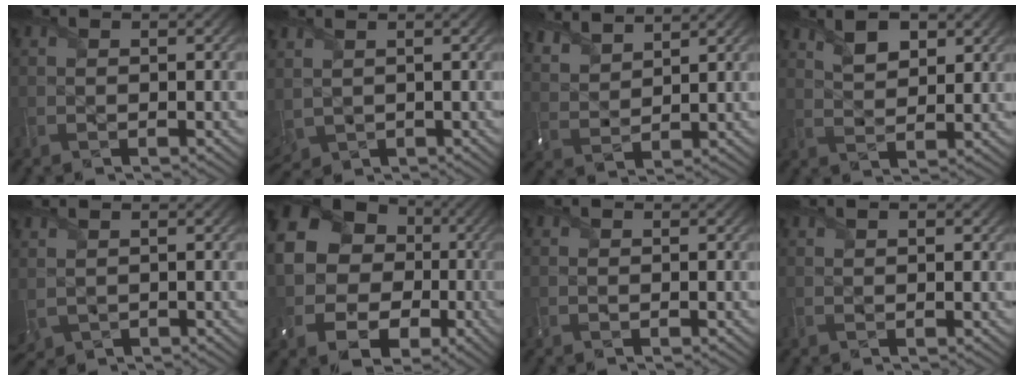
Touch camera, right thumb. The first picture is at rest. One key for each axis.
{"total": 4.0, "fx": 1.0, "fy": 2.8, "fz": 2.7, "tx": -0.097, "ty": -0.008, "tz": 0.025}
{"total": 6.5, "fx": 5.5, "fy": 2.0, "fz": 2.7, "tx": -0.074, "ty": 0.005, "tz": 0.111}
{"total": 5.4, "fx": 3.2, "fy": 2.4, "fz": 3.5, "tx": -0.071, "ty": 0.002, "tz": 0.066}
{"total": 3.5, "fx": 1.1, "fy": 2.3, "fz": 2.4, "tx": -0.079, "ty": -0.003, "tz": 0.028}
{"total": 18.6, "fx": 0.2, "fy": 16.3, "fz": 9.0, "tx": -0.215, "ty": -0.012, "tz": -0.021}
{"total": 0.6, "fx": 0.2, "fy": 0.5, "fz": 0.2, "tx": -0.002, "ty": -0.001, "tz": 0.005}
{"total": 1.4, "fx": 0.9, "fy": 0.5, "fz": 1.0, "tx": -0.020, "ty": -0.002, "tz": 0.015}